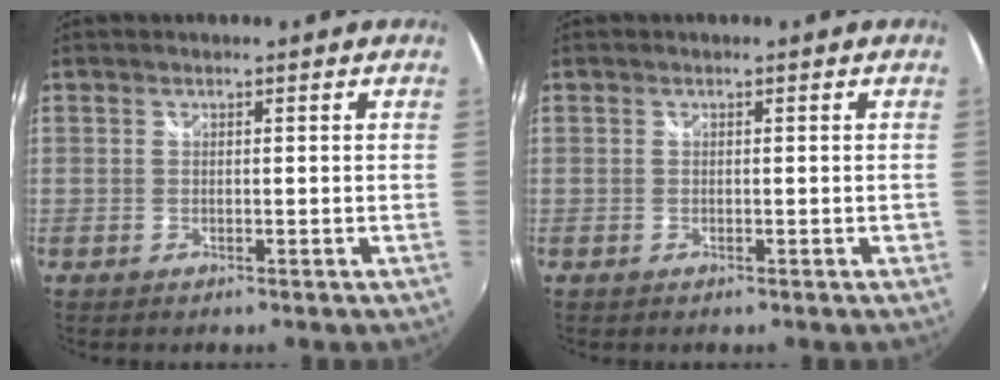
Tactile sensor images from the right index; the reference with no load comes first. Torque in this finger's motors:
{"motor_torque": [0.64, 0.58, 0.00, 0.00]}